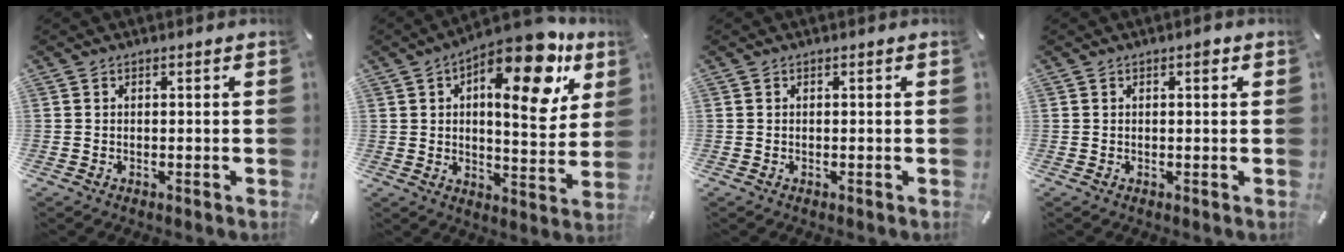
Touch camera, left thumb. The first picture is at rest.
{"total": 18.6, "force": [9.9, 7.7, 13.7], "torque": [-0.177, -0.066, 0.154]}
{"total": 0.0}
{"total": 1.3, "force": [0.5, 0.5, 1.1], "torque": [-0.007, -0.001, 0.003]}